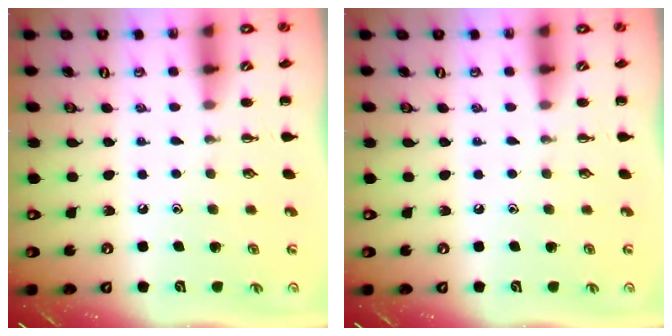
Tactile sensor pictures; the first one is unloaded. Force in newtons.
{"total": 0.0}